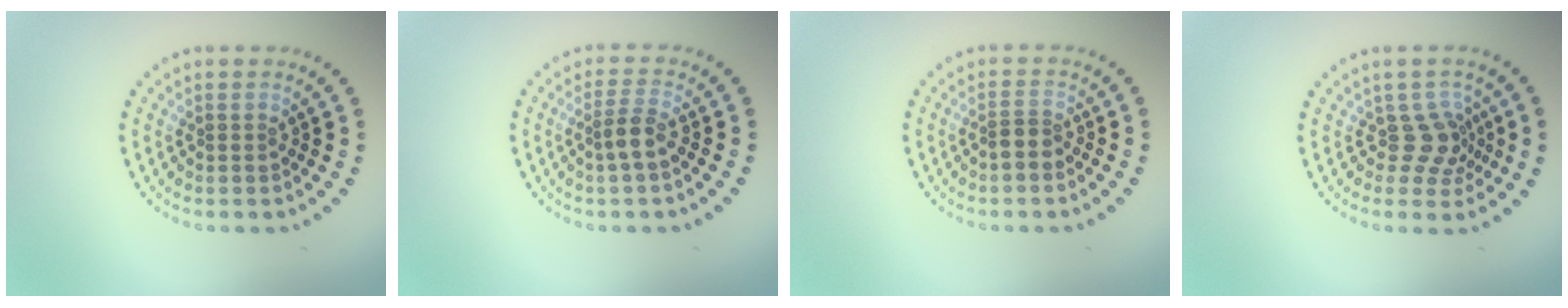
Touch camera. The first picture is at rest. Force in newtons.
{"total": 2.1, "press": 1.8, "slide": 1.1}
{"total": 1.6, "press": 1.2, "slide": 1.0}
{"total": 2.6, "press": 1.9, "slide": 1.7}